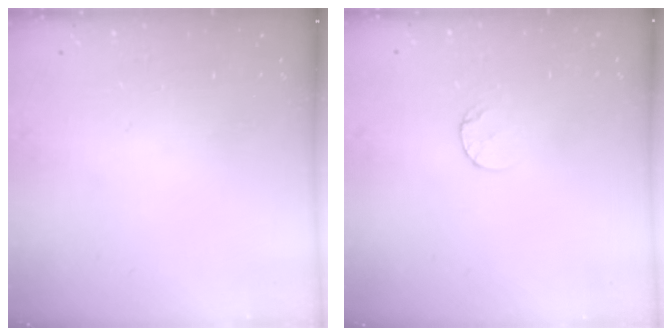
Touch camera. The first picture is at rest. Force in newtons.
{"total": 4.9, "press": 4.8, "slide": 0.4}